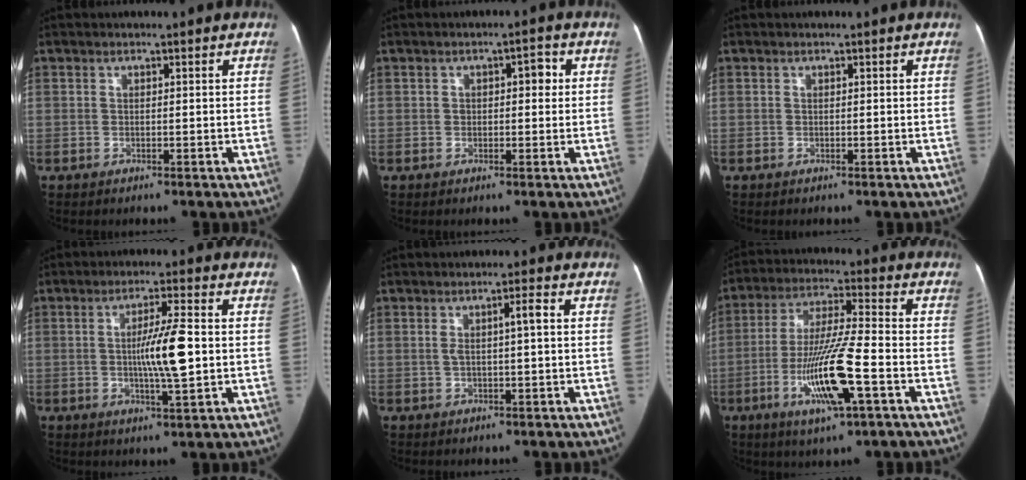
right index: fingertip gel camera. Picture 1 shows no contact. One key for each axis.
{"total": 3.4, "fx": 0.5, "fy": 1.9, "fz": 2.7, "tx": -0.041, "ty": 0.027, "tz": 0.010}
{"total": 0.0}
{"total": 8.6, "fx": -0.3, "fy": 0.7, "fz": 8.6, "tx": -0.151, "ty": 0.003, "tz": -0.009}
{"total": 3.6, "fx": 0.3, "fy": 0.5, "fz": 3.5, "tx": -0.065, "ty": 0.014, "tz": 0.008}
{"total": 14.3, "fx": -4.9, "fy": 1.1, "fz": 13.4, "tx": -0.262, "ty": -0.012, "tz": -0.088}